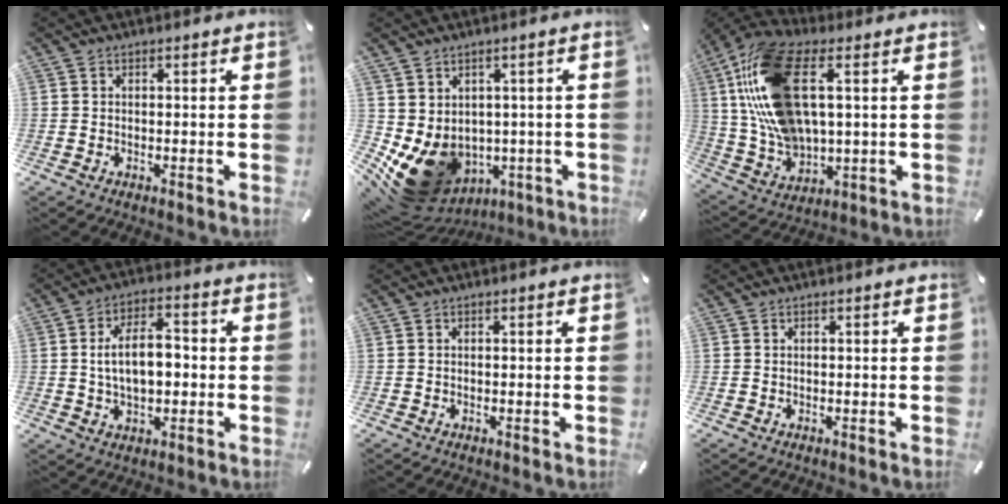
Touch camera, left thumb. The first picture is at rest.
{"total": 10.6, "force": [-1.8, 9.2, 4.9], "torque": [-0.107, -0.017, -0.024]}
{"total": 19.7, "force": [5.0, 11.2, 15.5], "torque": [-0.349, 0.001, 0.090]}
{"total": 10.3, "force": [-0.2, 6.2, 8.2], "torque": [-0.136, 0.009, -0.008]}
{"total": 0.0}
{"total": 0.0}